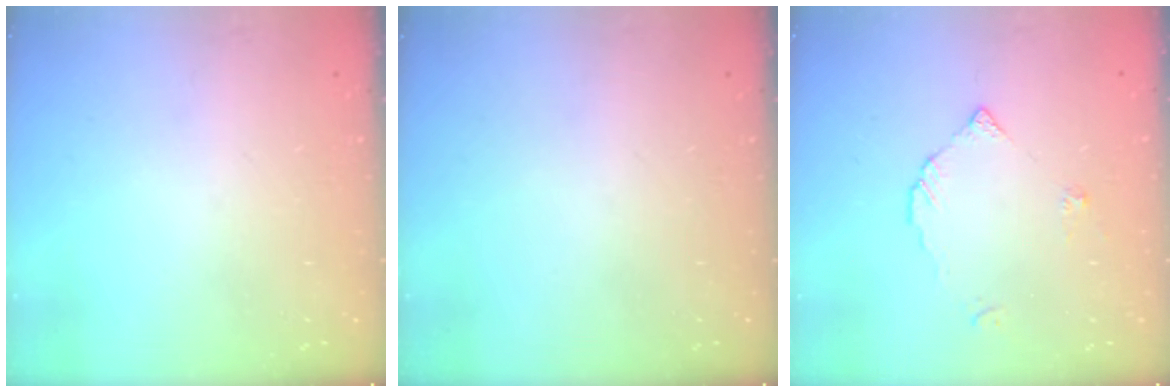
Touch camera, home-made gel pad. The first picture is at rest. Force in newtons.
{"total": 0.0}
{"total": 3.0, "press": 3.0, "slide": 0.2}